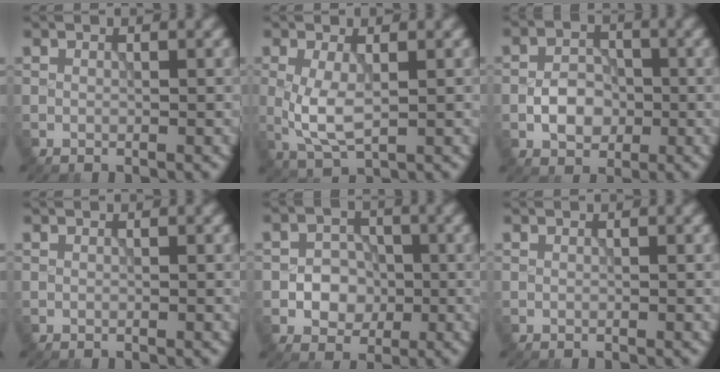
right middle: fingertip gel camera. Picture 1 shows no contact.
{"total": 3.9, "force": [-0.1, 1.6, 3.5], "torque": [-0.087, -0.005, 0.000]}
{"total": 3.5, "force": [-1.0, 2.5, 2.2], "torque": [-0.034, 0.004, -0.019]}
{"total": 0.0}
{"total": 3.7, "force": [-0.7, 3.1, 1.9], "torque": [-0.013, 0.000, -0.024]}
{"total": 0.0}